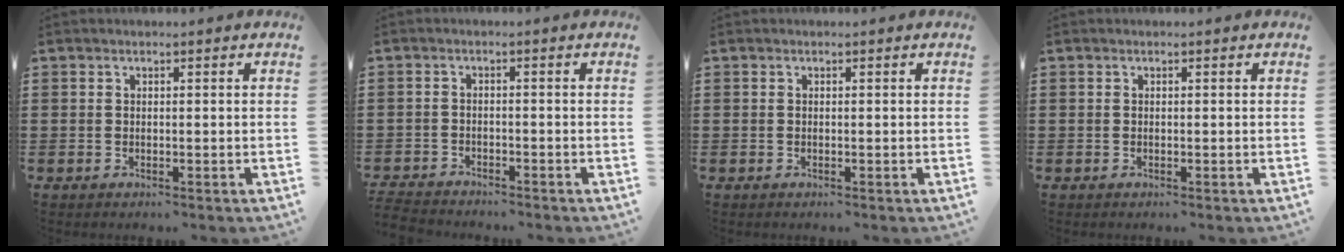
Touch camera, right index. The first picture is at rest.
{"total": 2.4, "force": [-2.4, 0.2, -0.1], "torque": [-0.004, -0.001, -0.052]}
{"total": 0.0}
{"total": 0.0}